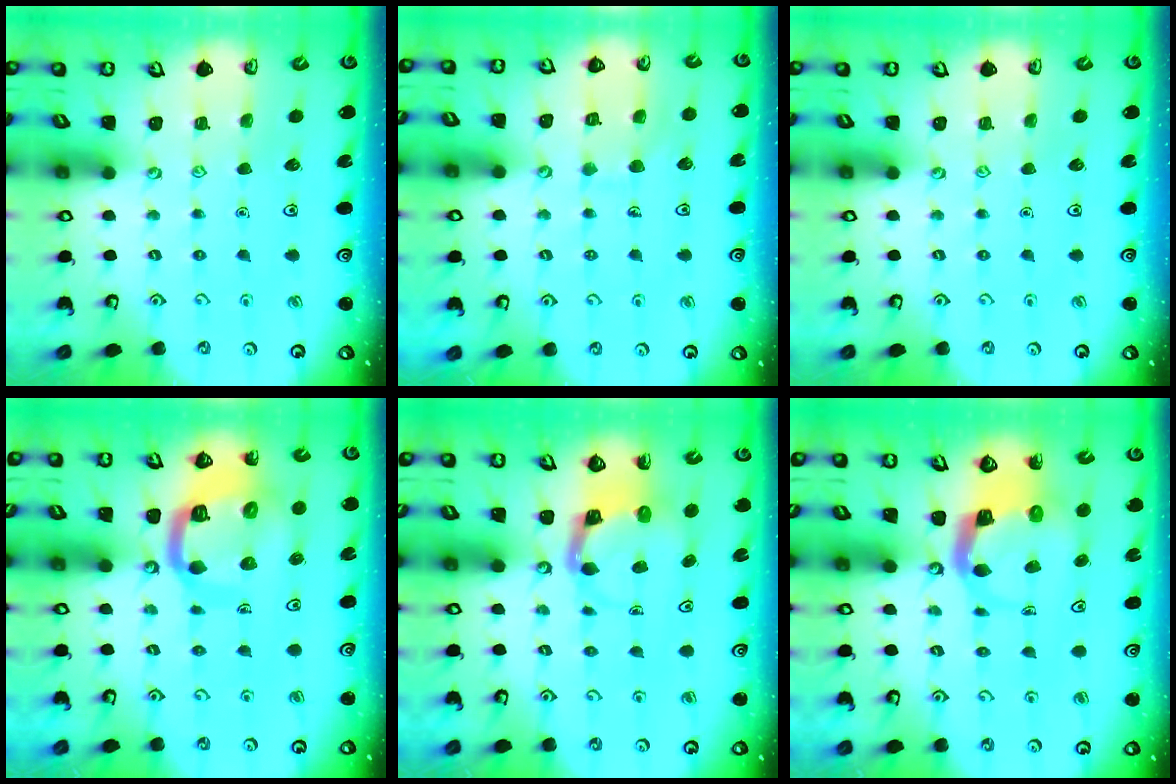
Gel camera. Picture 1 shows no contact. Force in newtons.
{"total": 7.2, "press": 7.2, "slide": 0.5}
{"total": 0.0}
{"total": 12.7, "press": 12.6, "slide": 1.3}
{"total": 4.0, "press": 3.9, "slide": 0.4}
{"total": 5.1, "press": 5.0, "slide": 0.8}